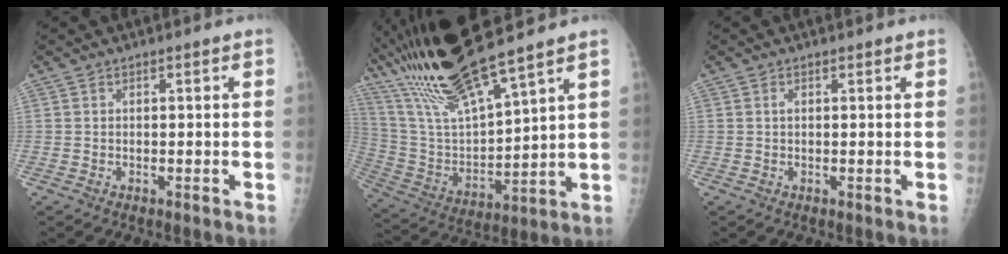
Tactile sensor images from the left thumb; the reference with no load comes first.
{"total": 20.5, "force": [16.0, 2.4, 12.6], "torque": [-0.225, -0.062, 0.316]}
{"total": 0.7, "force": [0.4, 0.4, 0.5], "torque": [-0.008, -0.001, 0.004]}